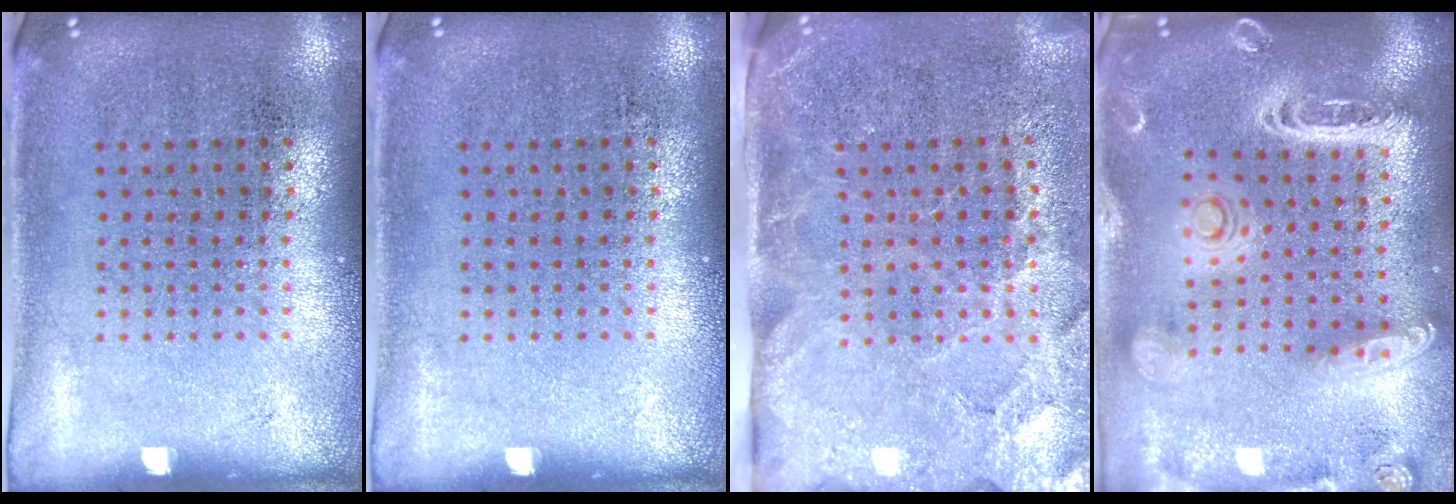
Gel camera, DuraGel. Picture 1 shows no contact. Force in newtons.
{"total": 0.0}
{"total": 3.8, "press": 3.2, "slide": 2.0}
{"total": 2.9, "press": 2.5, "slide": 1.6}